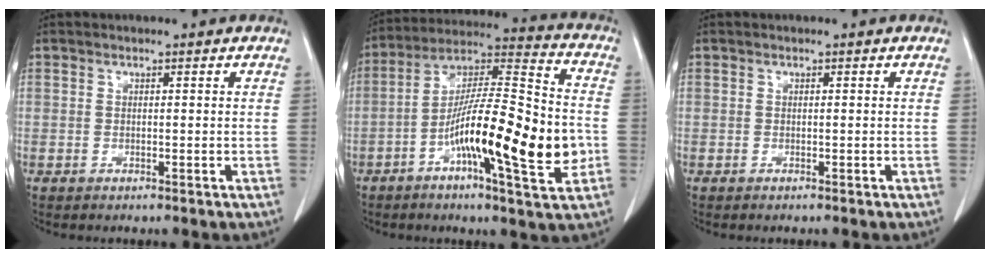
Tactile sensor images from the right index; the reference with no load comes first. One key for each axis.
{"total": 20.0, "fx": -4.9, "fy": 2.8, "fz": 19.2, "tx": -0.317, "ty": 0.007, "tz": -0.081}
{"total": 0.0}